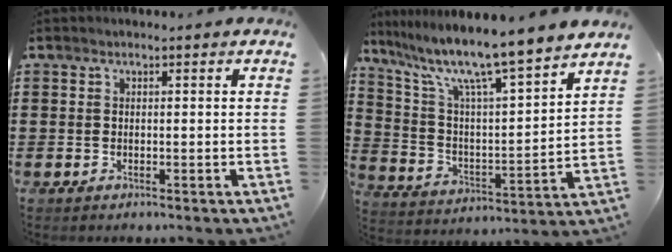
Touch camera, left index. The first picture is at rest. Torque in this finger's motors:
{"motor_torque": [2.14, 0.00, 0.88, 0.21]}